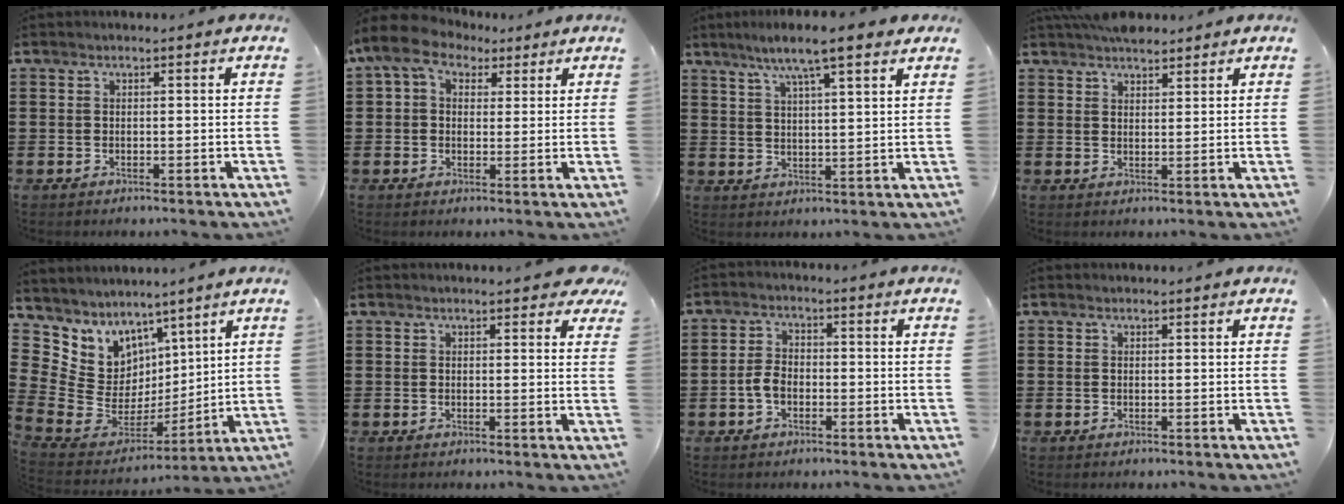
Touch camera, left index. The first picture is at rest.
{"total": 6.5, "force": [3.6, 4.2, 3.4], "torque": [-0.094, 0.005, 0.065]}
{"total": 7.4, "force": [5.6, 0.5, 4.8], "torque": [-0.106, -0.006, 0.097]}
{"total": 3.7, "force": [3.4, 1.0, 0.7], "torque": [-0.021, -0.005, 0.067]}
{"total": 8.8, "force": [5.7, 6.6, 1.1], "torque": [-0.074, -0.060, 0.117]}
{"total": 2.6, "force": [2.1, 0.6, 1.3], "torque": [-0.016, -0.003, 0.037]}
{"total": 3.6, "force": [-1.2, 2.2, 2.6], "torque": [-0.069, -0.002, -0.027]}
{"total": 0.0}